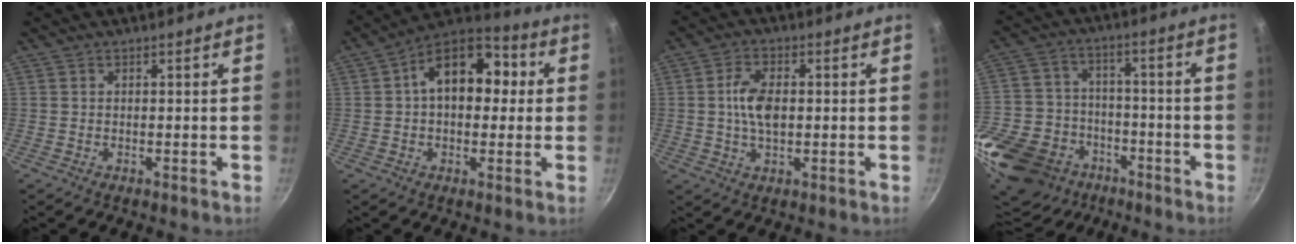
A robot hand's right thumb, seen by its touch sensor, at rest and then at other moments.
{"total": 14.4, "force": [2.2, 9.0, 11.0], "torque": [-0.128, 0.035, 0.022]}
{"total": 6.9, "force": [0.4, 3.9, 5.7], "torque": [-0.108, 0.008, 0.006]}
{"total": 25.1, "force": [-12.9, 18.2, 11.4], "torque": [-0.290, 0.046, -0.219]}